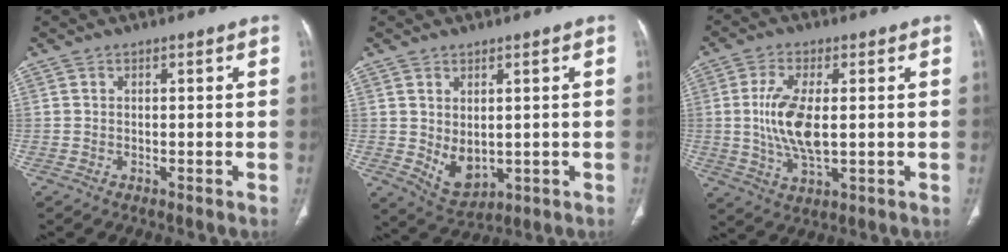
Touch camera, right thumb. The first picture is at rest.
{"total": 6.1, "force": [0.1, 4.0, 4.6], "torque": [-0.065, -0.011, 0.029]}
{"total": 10.3, "force": [0.4, 4.4, 9.3], "torque": [-0.196, -0.012, 0.011]}